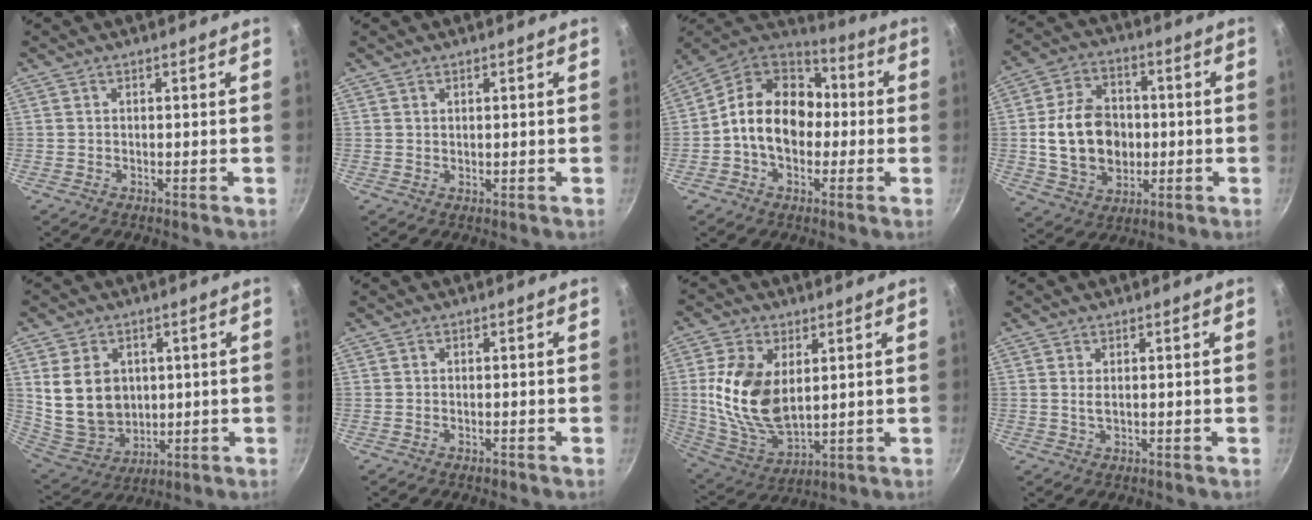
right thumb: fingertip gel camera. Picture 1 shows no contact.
{"total": 0.8, "force": [0.7, 0.3, 0.2], "torque": [0.001, -0.009, 0.012]}
{"total": 16.2, "force": [-0.7, 12.2, 10.6], "torque": [-0.133, 0.041, -0.031]}
{"total": 15.5, "force": [-0.6, 11.8, 10.1], "torque": [-0.155, 0.016, -0.003]}
{"total": 14.1, "force": [2.5, 11.2, 8.2], "torque": [-0.131, -0.023, 0.068]}
{"total": 0.9, "force": [-0.6, 0.5, 0.5], "torque": [-0.012, 0.004, -0.010]}
{"total": 15.7, "force": [2.7, 9.4, 12.3], "torque": [-0.227, -0.023, 0.065]}
{"total": 1.6, "force": [0.3, 0.8, 1.3], "torque": [-0.025, -0.002, 0.006]}